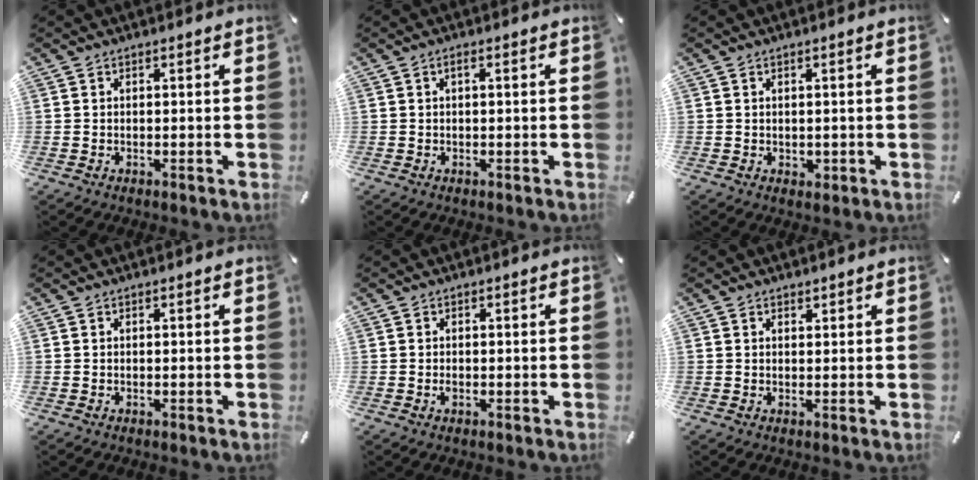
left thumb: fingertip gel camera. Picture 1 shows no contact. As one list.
[{"total": 1.3, "force": [0.0, 0.2, 1.3], "torque": [-0.023, 0.001, 0.000]}, {"total": 1.1, "force": [0.1, 1.0, 0.5], "torque": [-0.010, 0.004, 0.001]}, {"total": 0.0}, {"total": 1.0, "force": [-0.2, 0.5, 0.8], "torque": [-0.015, -0.001, -0.005]}, {"total": 0.9, "force": [0.7, 0.6, 0.2], "torque": [-0.002, 0.001, 0.013]}]